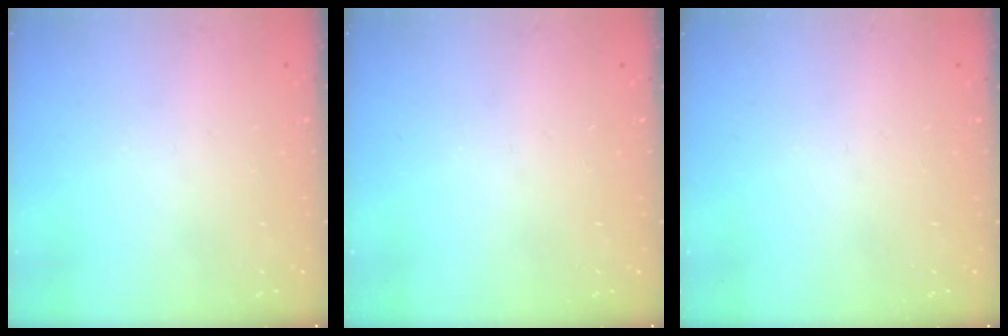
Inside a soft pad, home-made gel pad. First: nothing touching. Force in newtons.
{"total": 0.0}
{"total": 0.0}